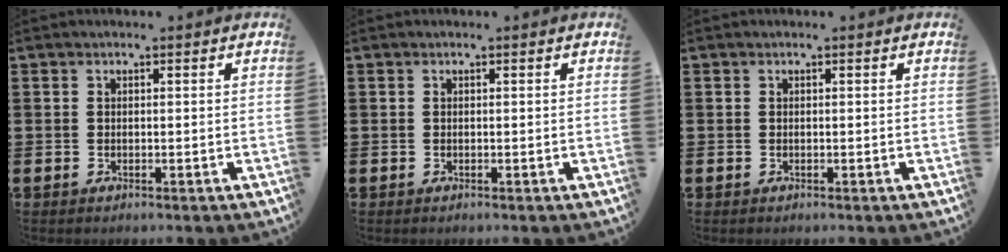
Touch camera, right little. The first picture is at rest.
{"total": 0.0}
{"total": 0.0}